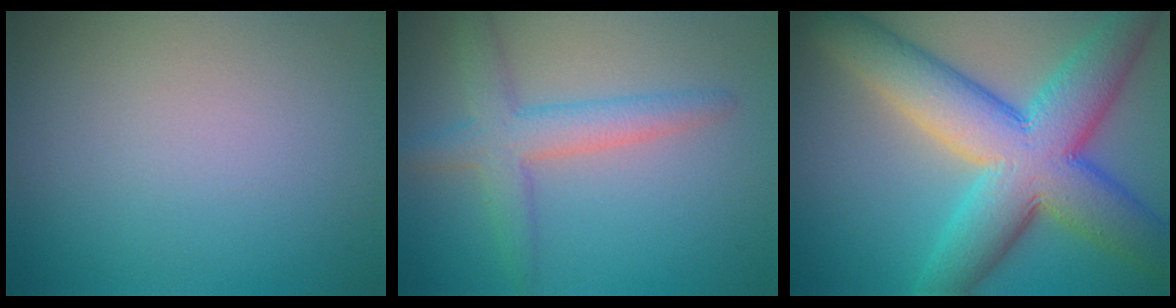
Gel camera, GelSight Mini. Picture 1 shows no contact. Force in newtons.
{"total": 3.9, "press": 3.9, "slide": 0.1}
{"total": 11.6, "press": 11.6, "slide": 0.2}